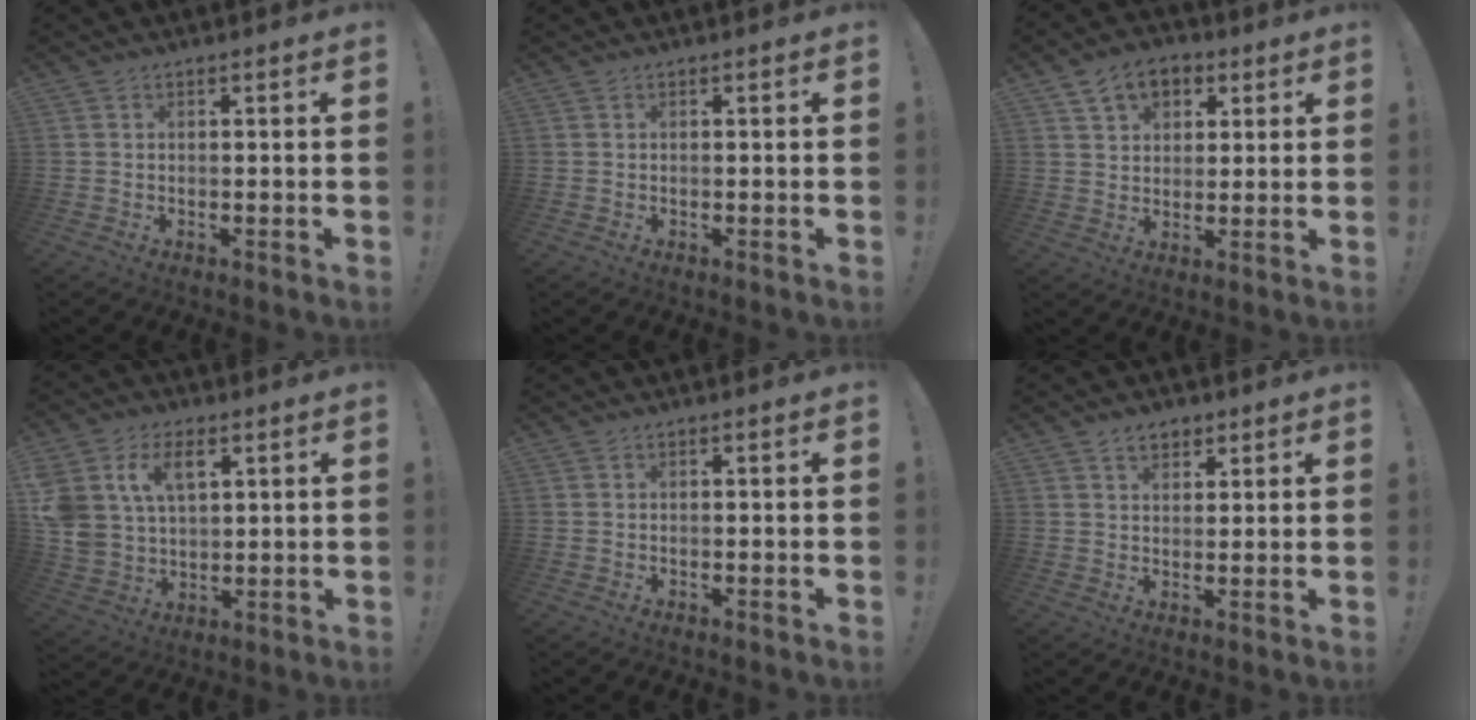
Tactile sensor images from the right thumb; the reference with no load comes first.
{"total": 0.0}
{"total": 9.9, "force": [4.9, 7.3, 4.7], "torque": [-0.072, -0.010, 0.095]}
{"total": 12.7, "force": [5.8, 8.8, 7.1], "torque": [-0.136, -0.014, 0.116]}
{"total": 0.0}
{"total": 4.9, "force": [3.1, 3.3, 1.9], "torque": [-0.018, -0.011, 0.055]}